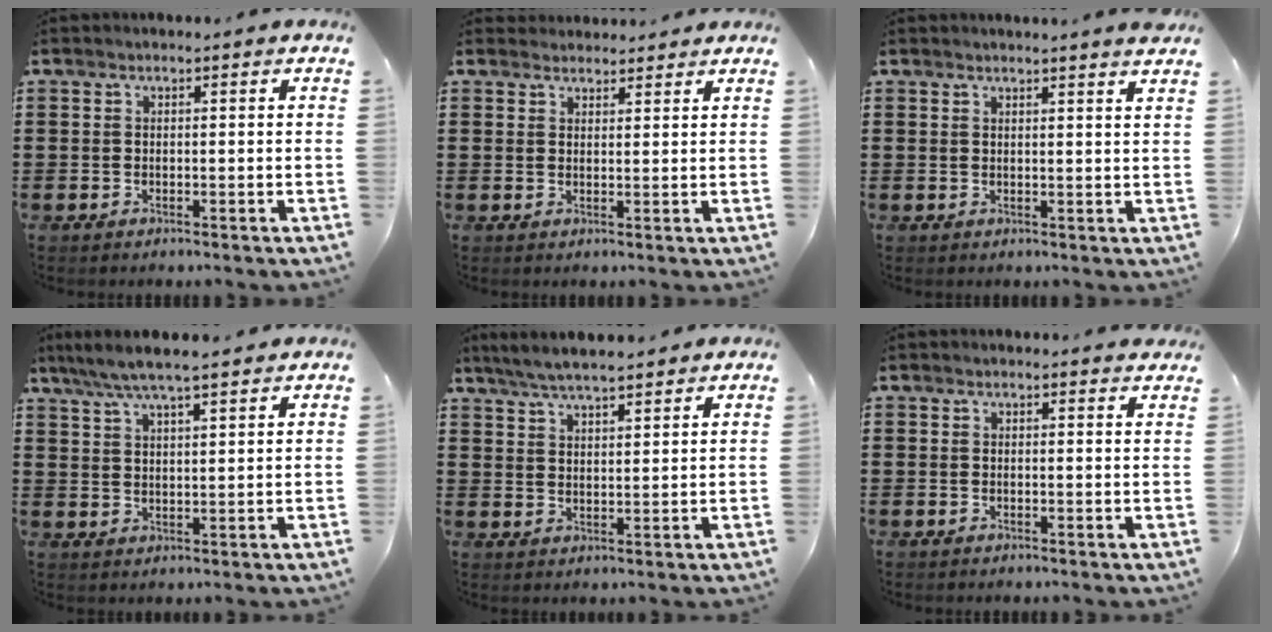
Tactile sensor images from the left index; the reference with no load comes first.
{"total": 2.2, "force": [2.1, 0.5, -0.1], "torque": [-0.004, -0.001, 0.042]}
{"total": 2.1, "force": [1.9, -0.4, 0.6], "torque": [-0.007, -0.006, 0.036]}
{"total": 5.4, "force": [4.6, 0.4, 2.9], "torque": [-0.069, -0.011, 0.081]}
{"total": 4.9, "force": [4.5, 0.4, 1.9], "torque": [-0.049, -0.008, 0.081]}
{"total": 1.0, "force": [0.9, 0.0, 0.4], "torque": [-0.010, -0.001, 0.018]}